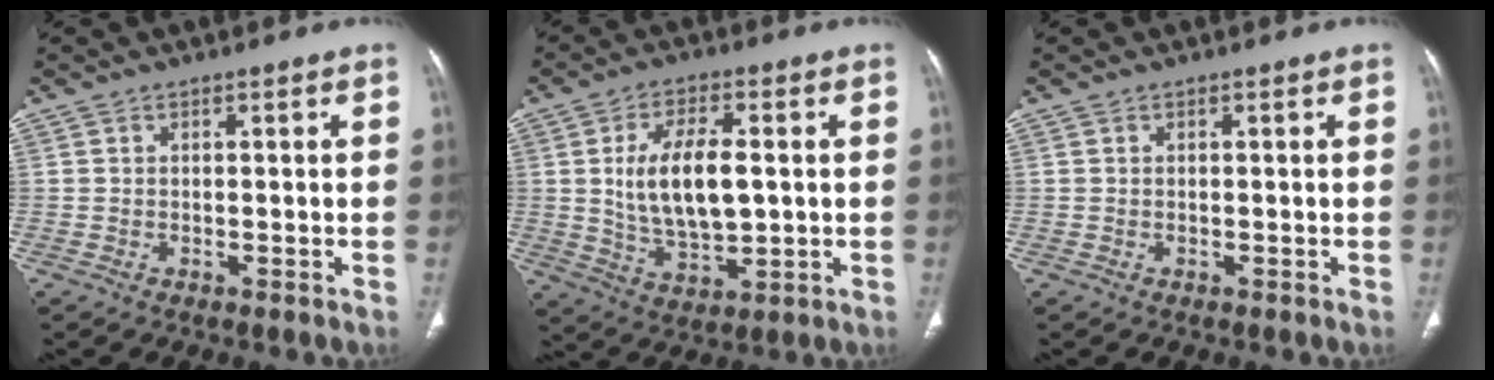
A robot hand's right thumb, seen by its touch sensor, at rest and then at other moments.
{"total": 12.6, "force": [1.2, 6.1, 10.9], "torque": [-0.191, -0.008, 0.028]}
{"total": 0.0}